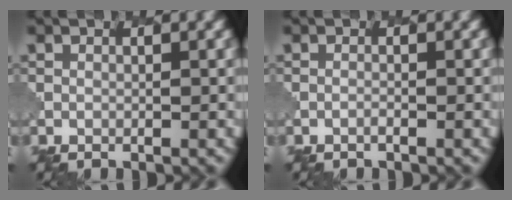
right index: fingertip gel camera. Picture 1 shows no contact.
{"total": 0.0}